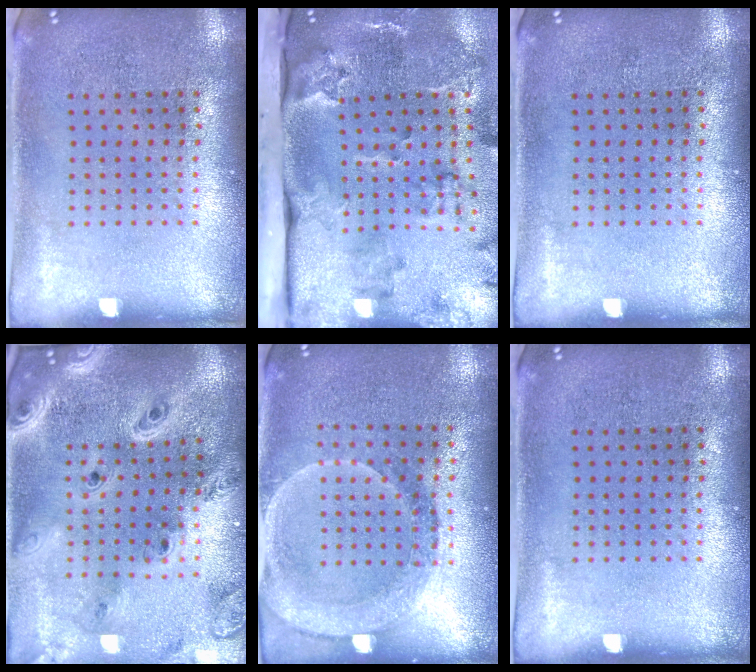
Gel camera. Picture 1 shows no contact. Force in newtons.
{"total": 4.0, "press": 2.7, "slide": 3.0}
{"total": 0.0}
{"total": 3.9, "press": 3.0, "slide": 2.5}
{"total": 1.8, "press": 1.6, "slide": 0.8}
{"total": 0.0}